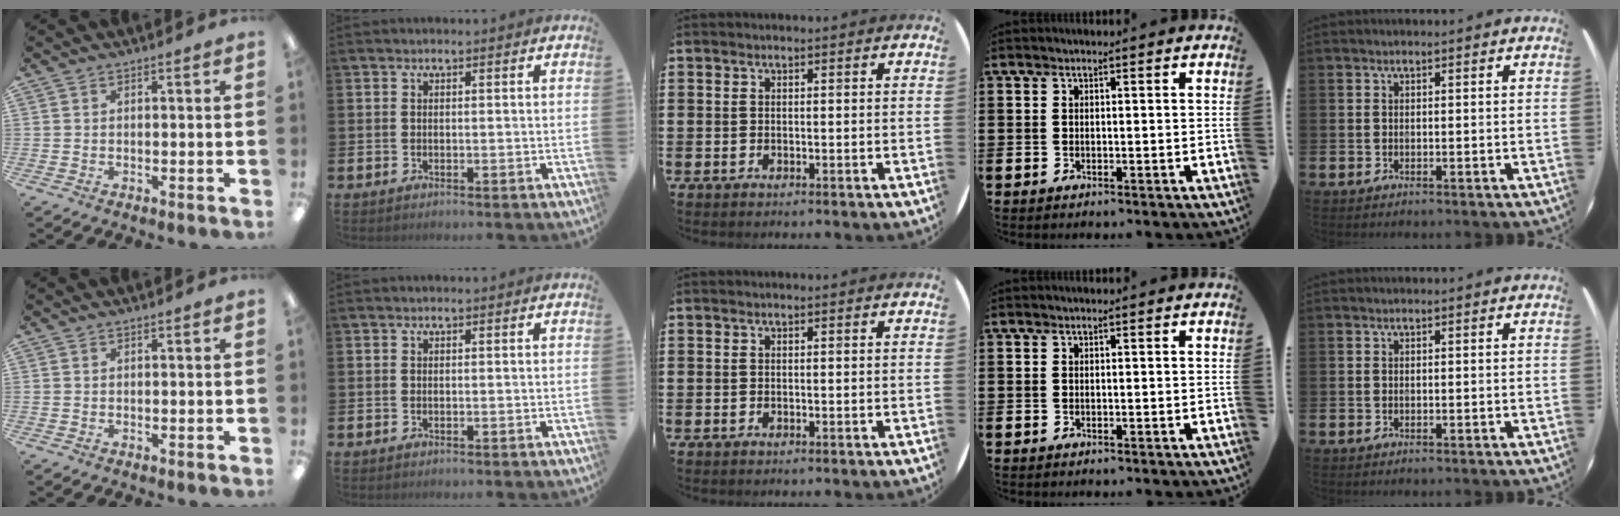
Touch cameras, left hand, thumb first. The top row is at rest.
{}